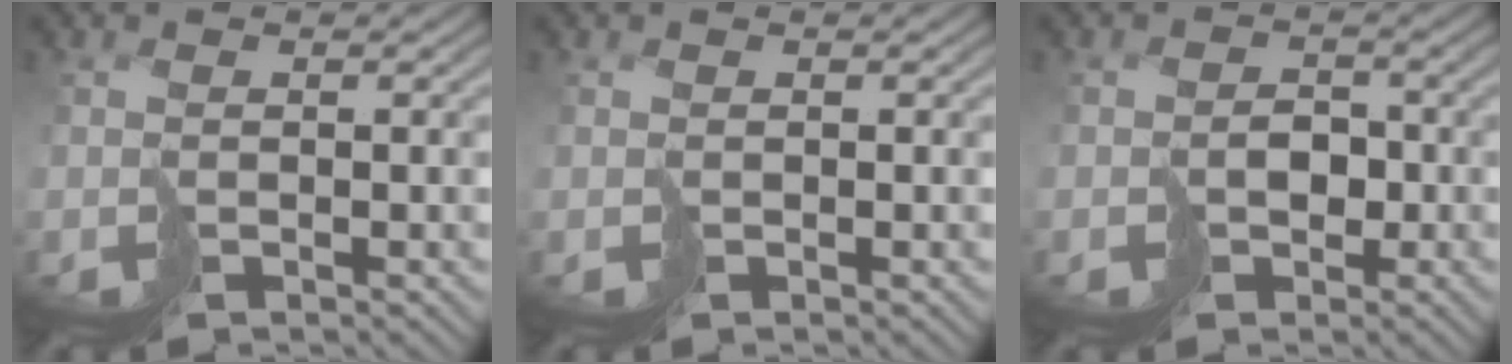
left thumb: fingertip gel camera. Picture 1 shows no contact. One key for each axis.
{"total": 0.0}
{"total": 2.5, "fx": -1.1, "fy": 2.1, "fz": 0.8, "tx": -0.001, "ty": 0.004, "tz": -0.018}